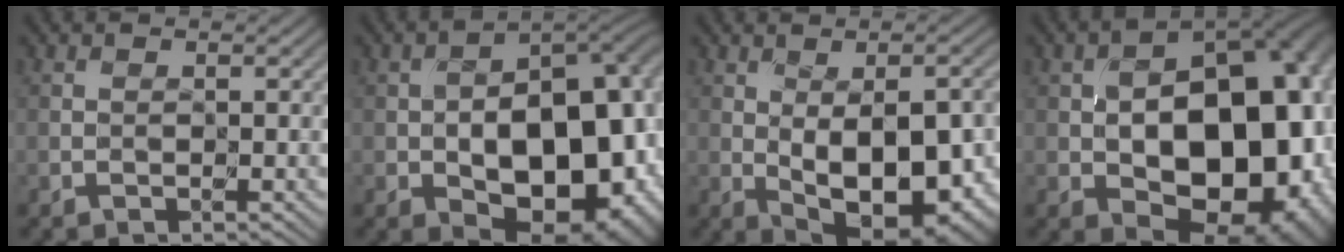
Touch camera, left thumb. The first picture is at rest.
{"total": 19.9, "force": [-3.8, 11.8, 15.6], "torque": [-0.186, -0.031, -0.023]}
{"total": 14.0, "force": [-2.6, 7.3, 11.7], "torque": [-0.161, -0.024, -0.024]}
{"total": 20.6, "force": [-2.2, 13.4, 15.5], "torque": [-0.169, -0.029, -0.012]}